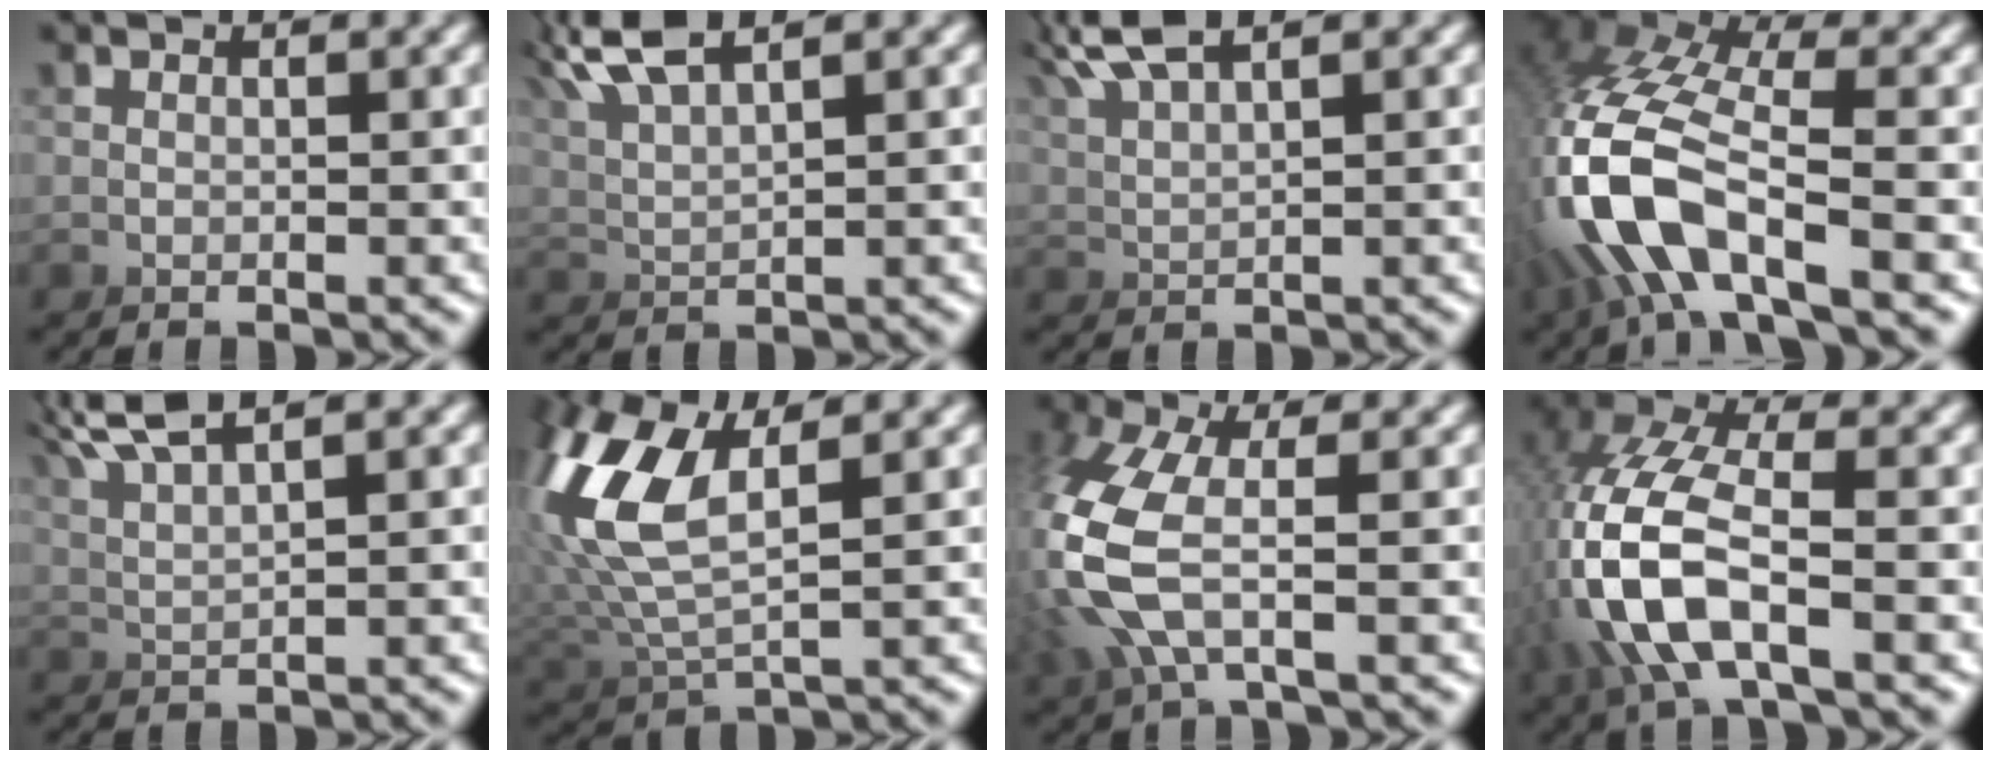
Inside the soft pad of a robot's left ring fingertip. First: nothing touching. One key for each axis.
{"total": 3.0, "fx": 2.9, "fy": 0.0, "fz": 0.8, "tx": -0.082, "ty": 0.008, "tz": 0.048}
{"total": 2.5, "fx": 2.5, "fy": -0.1, "fz": 0.2, "tx": -0.058, "ty": 0.002, "tz": 0.045}
{"total": 3.5, "fx": -1.0, "fy": 1.8, "fz": 2.8, "tx": -0.156, "ty": -0.004, "tz": -0.020}
{"total": 3.7, "fx": 3.6, "fy": -0.1, "fz": 1.1, "tx": -0.077, "ty": 0.008, "tz": 0.058}
{"total": 5.9, "fx": 1.6, "fy": 3.3, "fz": 4.7, "tx": -0.178, "ty": -0.007, "tz": 0.030}
{"total": 2.5, "fx": 0.0, "fy": 1.8, "fz": 1.6, "tx": -0.142, "ty": -0.022, "tz": 0.012}
{"total": 4.5, "fx": -1.4, "fy": 2.9, "fz": 3.2, "tx": -0.172, "ty": -0.015, "tz": -0.023}